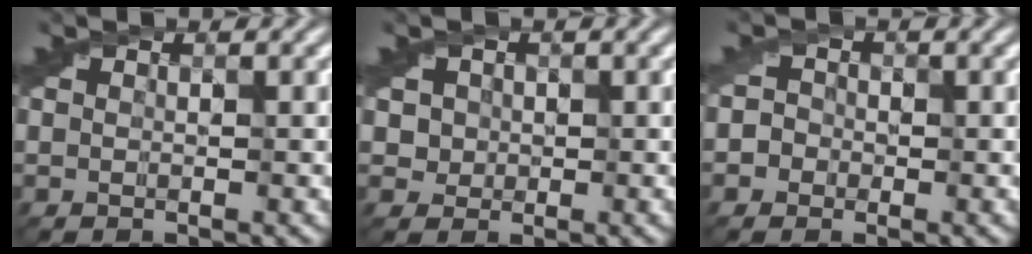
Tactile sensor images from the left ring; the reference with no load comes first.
{"total": 3.6, "force": [0.8, 3.1, 1.7], "torque": [-0.044, 0.005, 0.021]}
{"total": 2.8, "force": [-0.1, 2.6, 1.0], "torque": [0.009, 0.013, -0.026]}